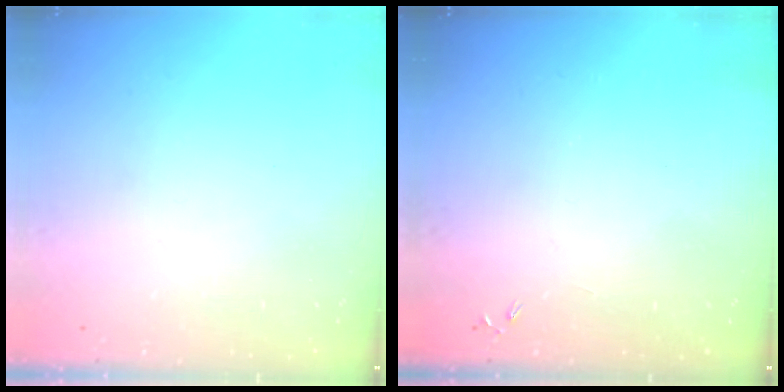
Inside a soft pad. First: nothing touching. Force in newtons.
{"total": 0.0}